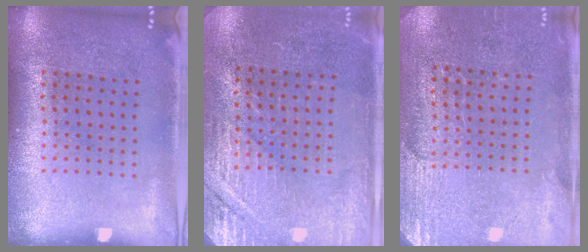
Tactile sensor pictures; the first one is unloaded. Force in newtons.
{"total": 2.9, "press": 2.8, "slide": 0.5}
{"total": 2.7, "press": 2.5, "slide": 0.9}